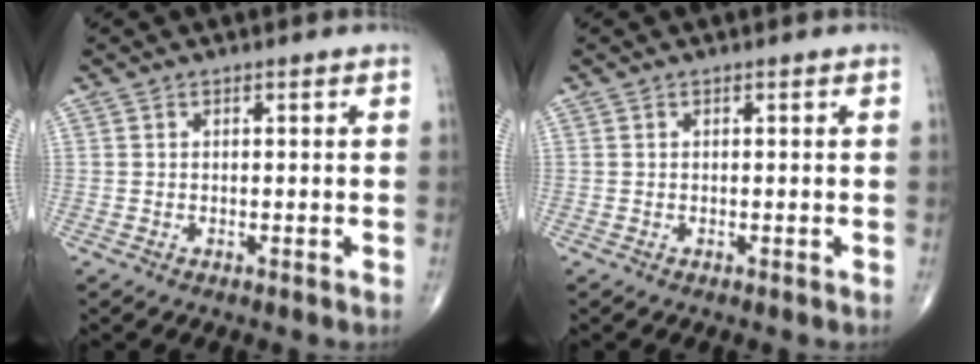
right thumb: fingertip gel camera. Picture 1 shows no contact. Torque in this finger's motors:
{"motor_torque": [-0.02, -0.03, 0.03, 0.02, 0.00]}